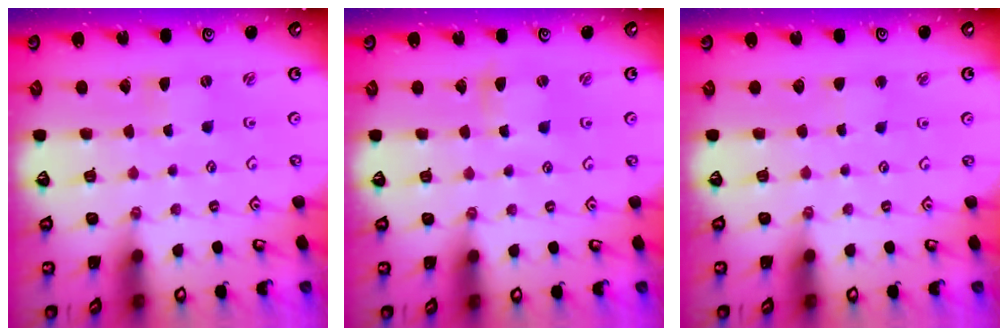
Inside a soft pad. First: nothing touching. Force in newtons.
{"total": 2.3, "press": 2.3, "slide": 0.3}
{"total": 1.7, "press": 1.7, "slide": 0.1}